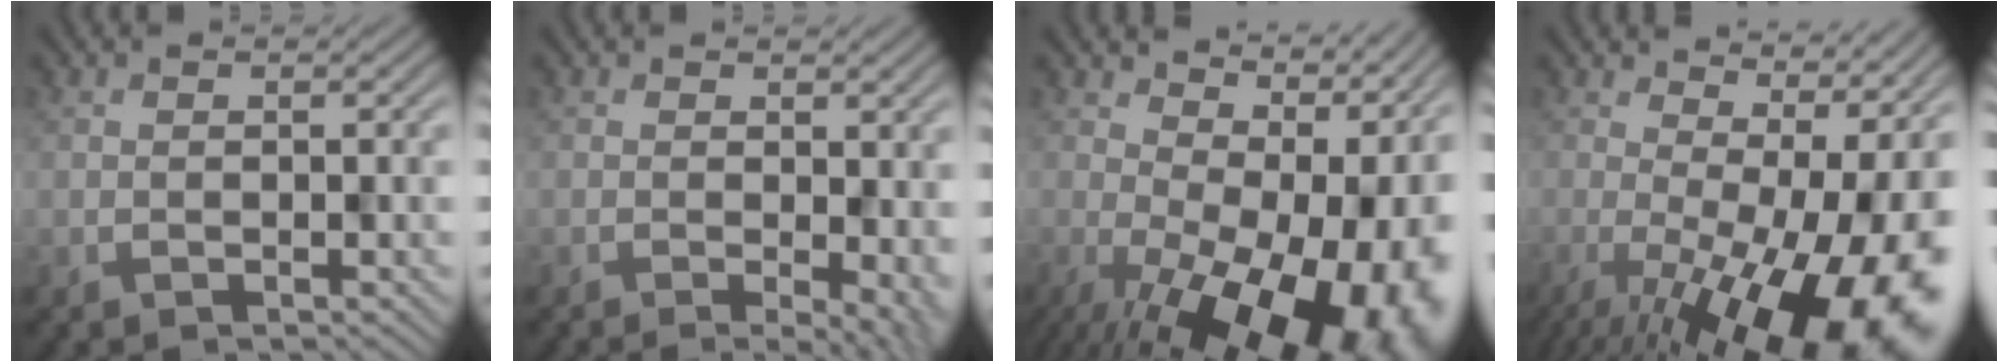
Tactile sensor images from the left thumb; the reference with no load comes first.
{"total": 4.3, "force": [-0.4, 1.3, 4.1], "torque": [-0.042, -0.007, 0.007]}
{"total": 18.0, "force": [-1.6, 9.8, 15.1], "torque": [-0.140, 0.011, 0.007]}
{"total": 18.3, "force": [-3.3, 7.1, 16.5], "torque": [-0.198, -0.003, -0.035]}